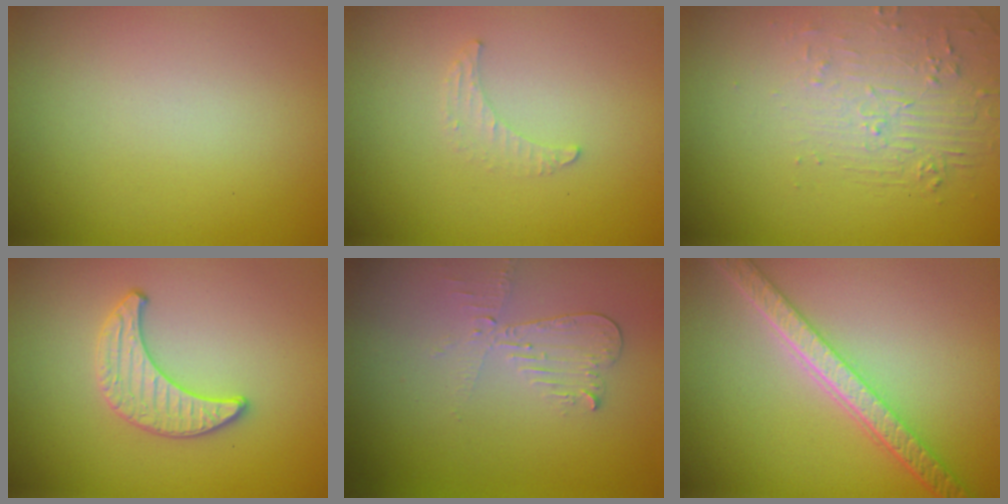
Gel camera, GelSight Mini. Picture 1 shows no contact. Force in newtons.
{"total": 1.1, "press": 1.1, "slide": 0.3}
{"total": 2.1, "press": 0.9, "slide": 1.9}
{"total": 2.0, "press": 2.0, "slide": 0.1}
{"total": 2.1, "press": 2.1, "slide": 0.2}
{"total": 5.1, "press": 4.1, "slide": 3.0}